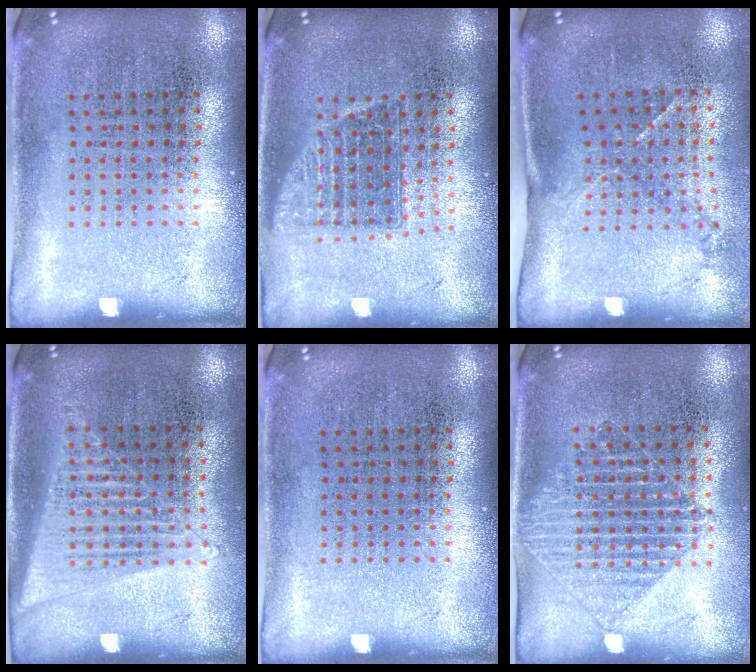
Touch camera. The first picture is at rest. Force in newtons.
{"total": 1.4, "press": 1.1, "slide": 0.8}
{"total": 1.5, "press": 1.0, "slide": 1.2}
{"total": 1.5, "press": 1.4, "slide": 0.5}
{"total": 0.0}
{"total": 1.3, "press": 1.1, "slide": 0.6}